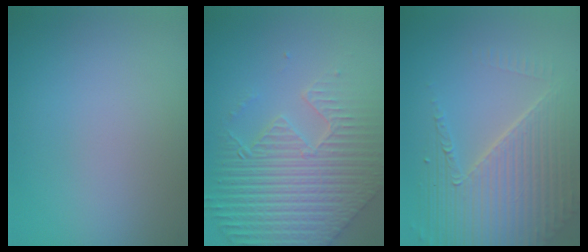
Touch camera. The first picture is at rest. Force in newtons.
{"total": 9.4, "press": 6.5, "slide": 6.8}
{"total": 6.9, "press": 5.0, "slide": 4.8}